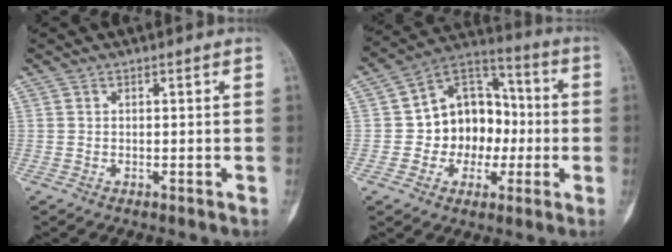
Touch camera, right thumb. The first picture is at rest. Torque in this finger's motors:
{"motor_torque": [0.19, 0.37, 1.12, -0.12, 0.05]}